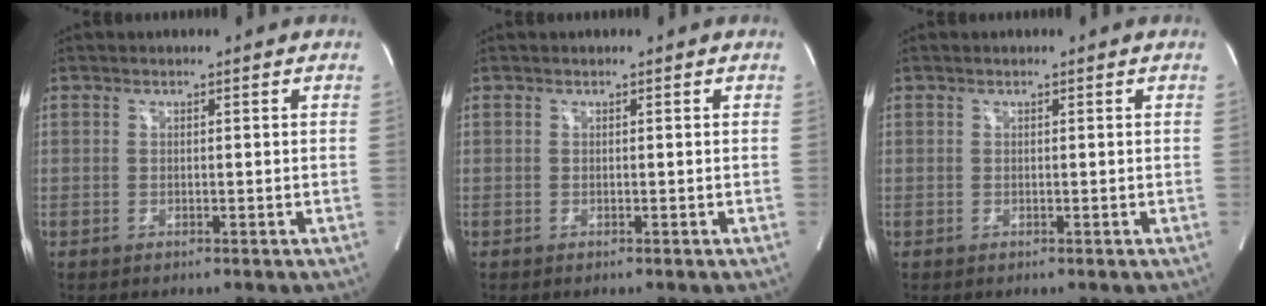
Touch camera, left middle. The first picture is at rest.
{"total": 0.0}
{"total": 0.0}